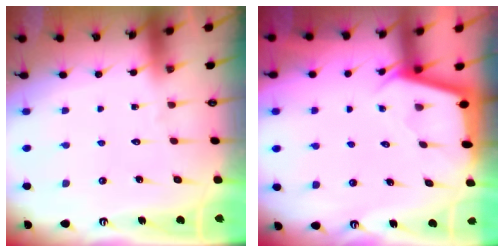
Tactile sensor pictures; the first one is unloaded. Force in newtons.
{"total": 2.4, "press": 2.4, "slide": 0.2}